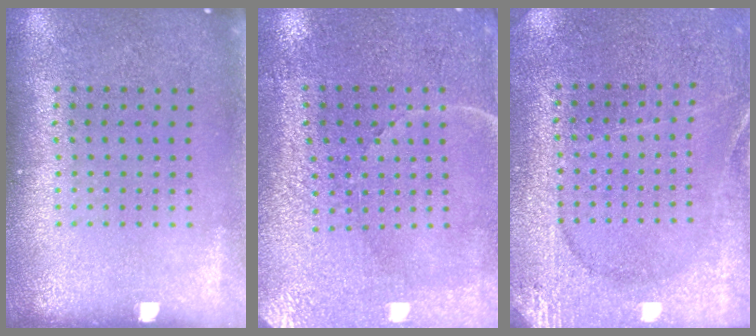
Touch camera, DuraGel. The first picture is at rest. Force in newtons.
{"total": 3.4, "press": 3.1, "slide": 1.4}
{"total": 2.7, "press": 2.7, "slide": 0.3}